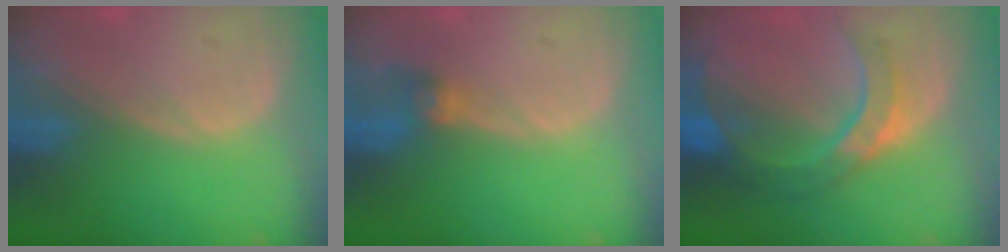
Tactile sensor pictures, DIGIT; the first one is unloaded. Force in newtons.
{"total": 2.7, "press": 2.7, "slide": 0.3}
{"total": 8.2, "press": 7.9, "slide": 2.1}